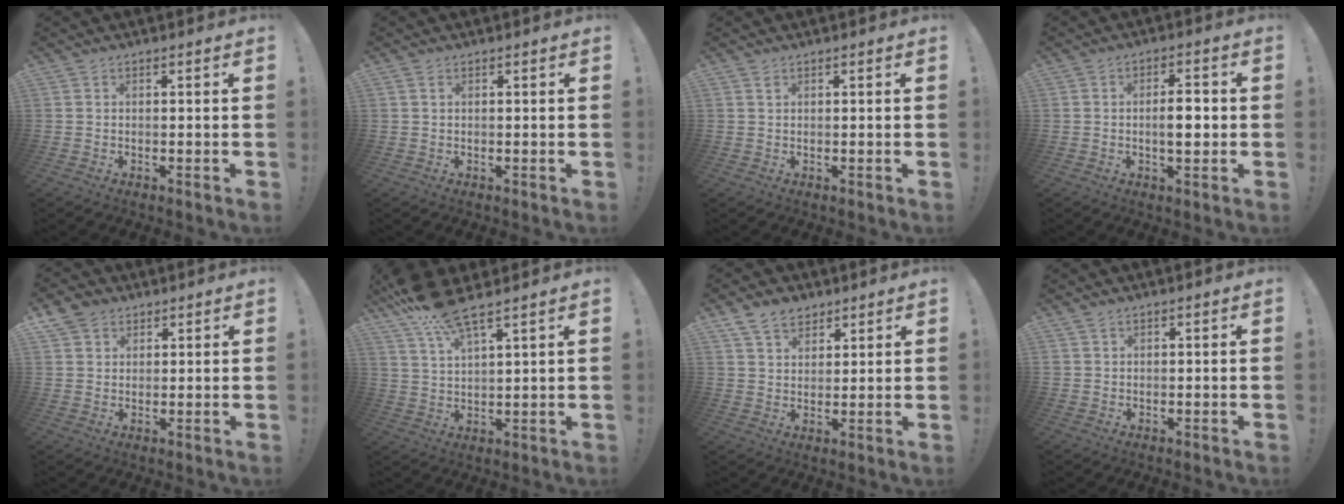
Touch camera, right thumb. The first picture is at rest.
{"total": 0.6, "force": [0.3, 0.2, 0.5], "torque": [-0.016, 0.002, 0.006]}
{"total": 0.8, "force": [0.5, 0.3, 0.6], "torque": [-0.008, 0.000, 0.008]}
{"total": 5.9, "force": [-0.7, 2.3, 5.4], "torque": [-0.077, 0.003, -0.019]}
{"total": 5.5, "force": [3.4, 4.1, 1.3], "torque": [-0.018, -0.014, 0.068]}
{"total": 9.8, "force": [7.7, 1.7, 5.8], "torque": [-0.117, -0.038, 0.139]}
{"total": 8.0, "force": [5.6, 5.0, 2.9], "torque": [-0.053, -0.025, 0.108]}
{"total": 1.3, "force": [0.8, 1.0, 0.3], "torque": [-0.001, 0.000, 0.014]}